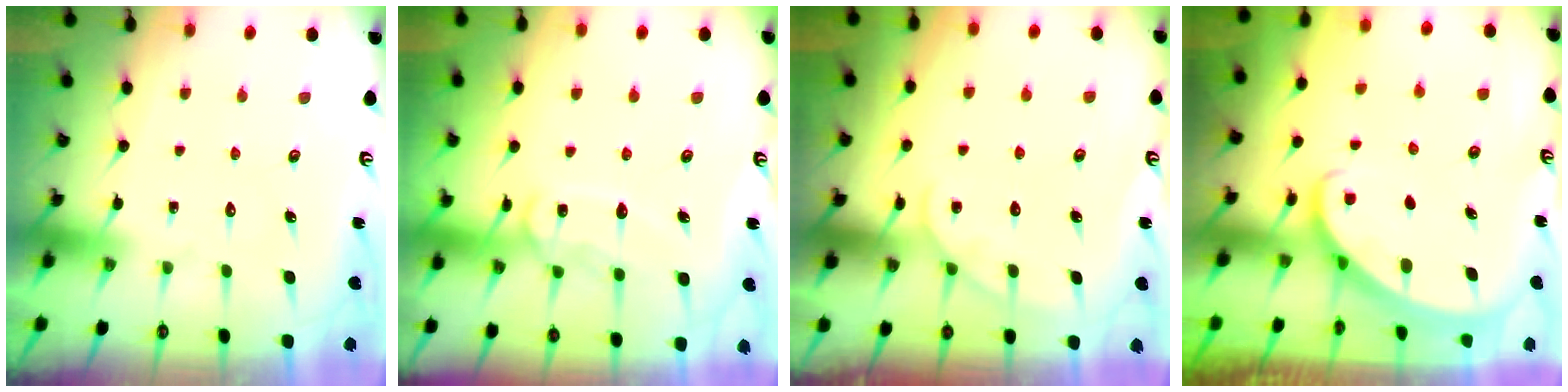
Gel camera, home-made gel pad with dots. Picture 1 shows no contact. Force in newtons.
{"total": 11.6, "press": 11.6, "slide": 1.0}
{"total": 5.1, "press": 5.1, "slide": 0.4}
{"total": 1.7, "press": 1.7, "slide": 0.1}